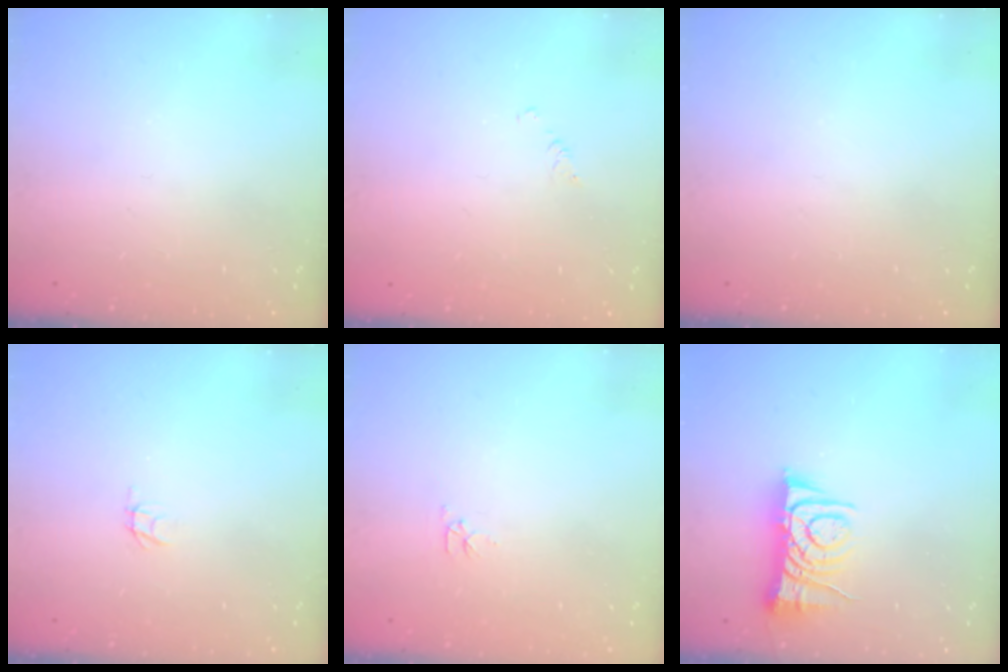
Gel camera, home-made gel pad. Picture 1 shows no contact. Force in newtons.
{"total": 1.2, "press": 1.2, "slide": 0.2}
{"total": 0.0}
{"total": 1.8, "press": 1.8, "slide": 0.1}
{"total": 2.8, "press": 2.7, "slide": 0.4}
{"total": 6.9, "press": 6.9, "slide": 0.9}